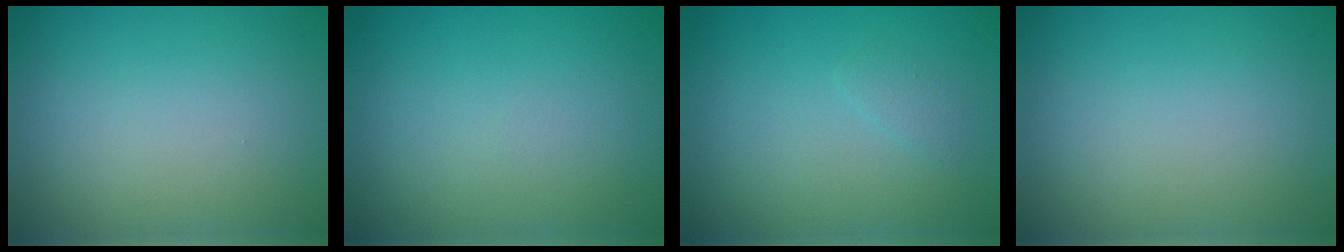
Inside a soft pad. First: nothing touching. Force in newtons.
{"total": 0.0}
{"total": 0.7, "press": 0.7, "slide": 0.1}
{"total": 0.0}